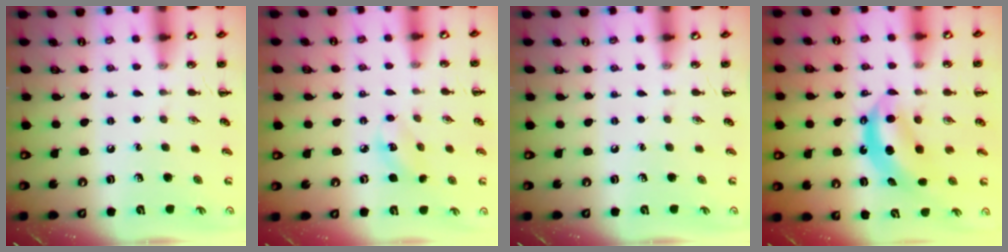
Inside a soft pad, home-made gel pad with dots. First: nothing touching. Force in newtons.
{"total": 4.6, "press": 4.6, "slide": 0.6}
{"total": 0.0}
{"total": 6.5, "press": 6.5, "slide": 0.5}